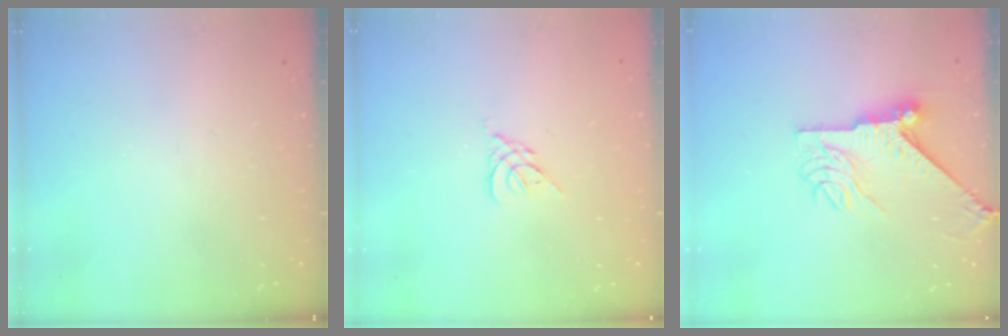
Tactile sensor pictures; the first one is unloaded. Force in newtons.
{"total": 2.6, "press": 2.5, "slide": 0.7}
{"total": 10.8, "press": 10.7, "slide": 1.1}